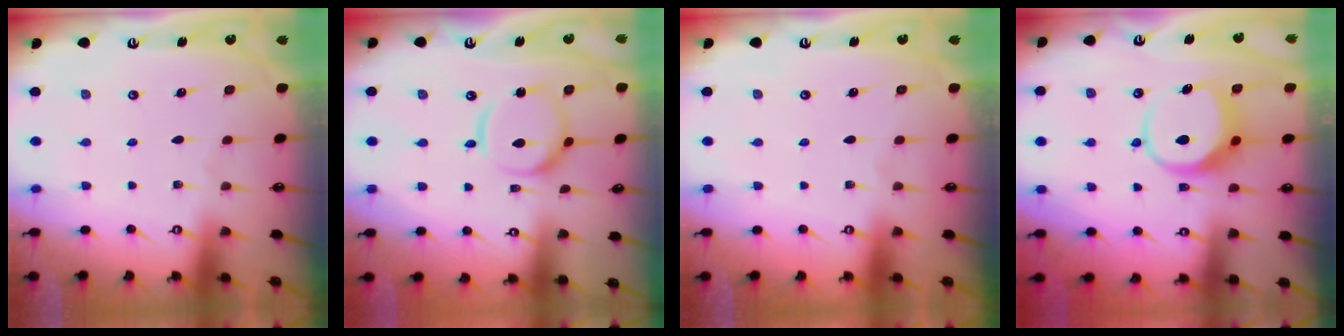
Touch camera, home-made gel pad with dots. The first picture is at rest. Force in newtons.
{"total": 11.7, "press": 11.6, "slide": 1.2}
{"total": 0.0}
{"total": 7.4, "press": 7.4, "slide": 1.0}